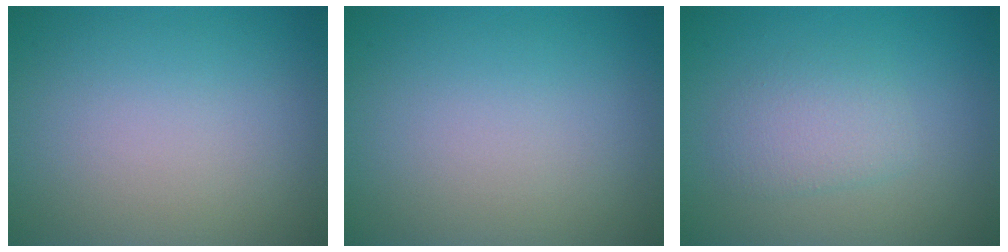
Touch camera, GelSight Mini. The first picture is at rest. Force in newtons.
{"total": 0.0}
{"total": 2.3, "press": 2.3, "slide": 0.1}